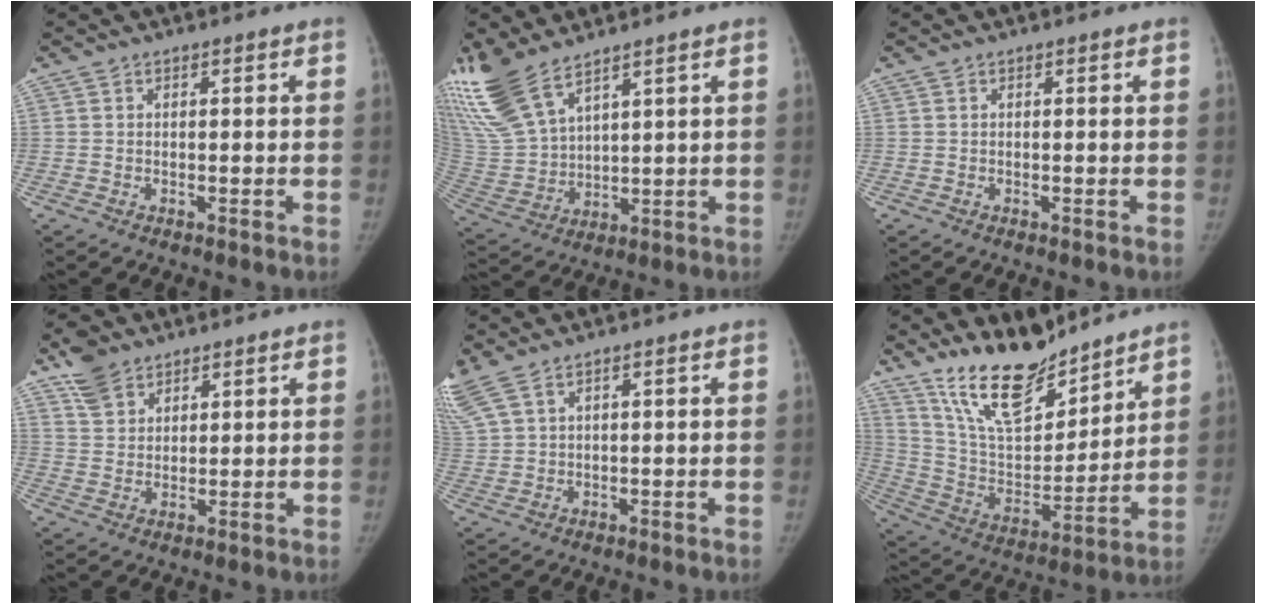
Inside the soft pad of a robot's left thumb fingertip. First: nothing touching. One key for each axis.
{"total": 14.6, "fx": 10.8, "fy": 5.1, "fz": 8.4, "tx": -0.183, "ty": -0.042, "tz": 0.234}
{"total": 0.0}
{"total": 6.5, "fx": 4.7, "fy": 3.8, "fz": 2.2, "tx": -0.025, "ty": -0.018, "tz": 0.097}
{"total": 6.3, "fx": 4.5, "fy": 2.0, "fz": 3.9, "tx": -0.112, "ty": -0.001, "tz": 0.105}
{"total": 18.5, "fx": 14.9, "fy": 6.6, "fz": 8.8, "tx": -0.112, "ty": -0.095, "tz": 0.276}